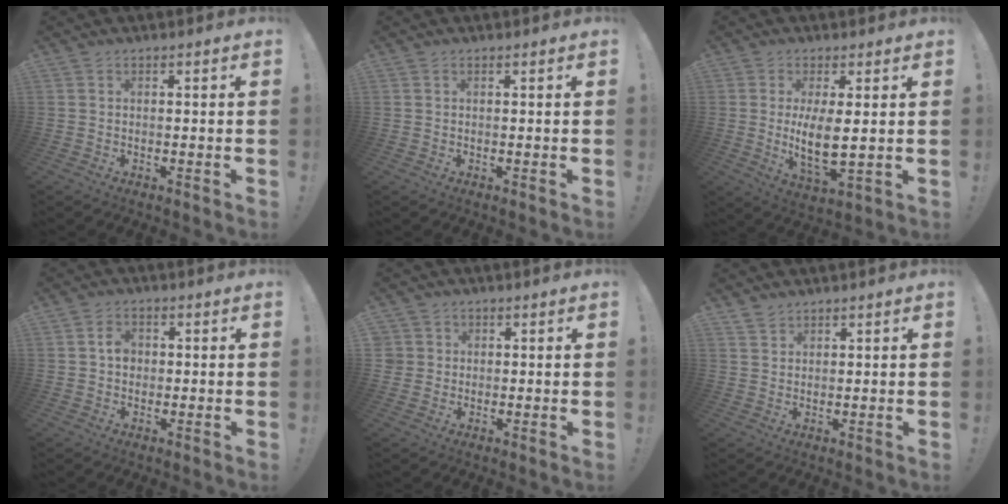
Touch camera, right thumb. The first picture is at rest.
{"total": 0.0}
{"total": 8.9, "force": [1.3, 3.1, 8.2], "torque": [-0.148, -0.024, 0.023]}
{"total": 4.0, "force": [0.1, 3.3, 2.3], "torque": [-0.026, 0.003, -0.001]}
{"total": 3.3, "force": [0.9, 3.2, 0.4], "torque": [-0.002, -0.001, 0.016]}
{"total": 2.8, "force": [2.5, 1.2, 0.4], "torque": [-0.003, -0.019, 0.047]}